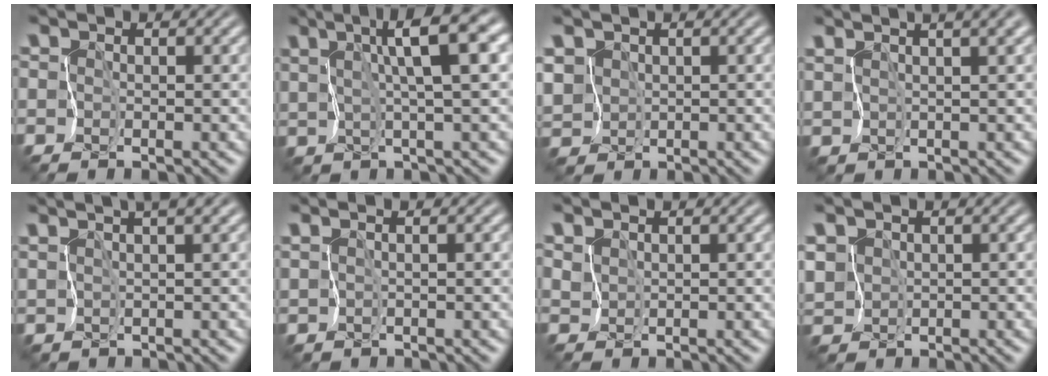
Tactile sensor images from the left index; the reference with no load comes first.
{"total": 6.7, "force": [2.6, 0.9, 6.1], "torque": [-0.103, 0.011, 0.045]}
{"total": 1.9, "force": [0.7, 1.7, 0.1], "torque": [-0.012, 0.008, 0.022]}
{"total": 7.5, "force": [4.8, 2.5, 5.1], "torque": [-0.069, 0.037, 0.068]}
{"total": 3.9, "force": [2.9, 0.0, 2.5], "torque": [-0.043, 0.016, 0.051]}
{"total": 1.0, "force": [0.8, -0.3, 0.3], "torque": [-0.007, 0.004, 0.021]}
{"total": 1.0, "force": [0.9, -0.2, -0.4], "torque": [0.000, 0.000, 0.021]}
{"total": 1.5, "force": [0.7, 1.3, -0.1], "torque": [-0.006, 0.001, 0.018]}